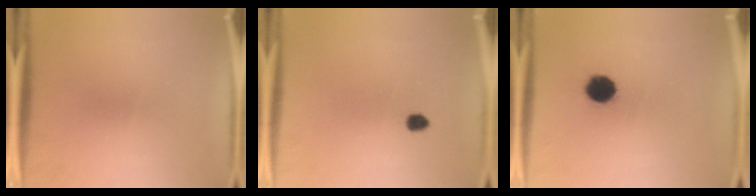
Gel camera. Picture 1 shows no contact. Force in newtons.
{"total": 1.8}
{"total": 7.0}